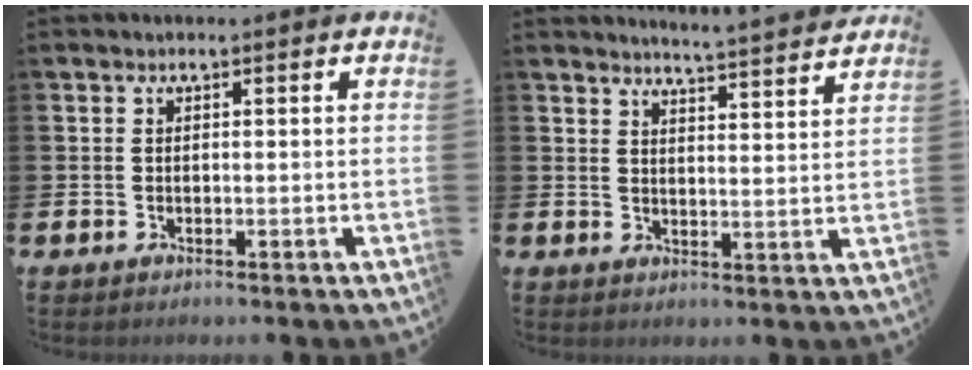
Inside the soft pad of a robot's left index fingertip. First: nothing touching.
{"total": 5.0, "force": [4.9, -0.9, 0.4], "torque": [-0.008, -0.040, 0.084]}